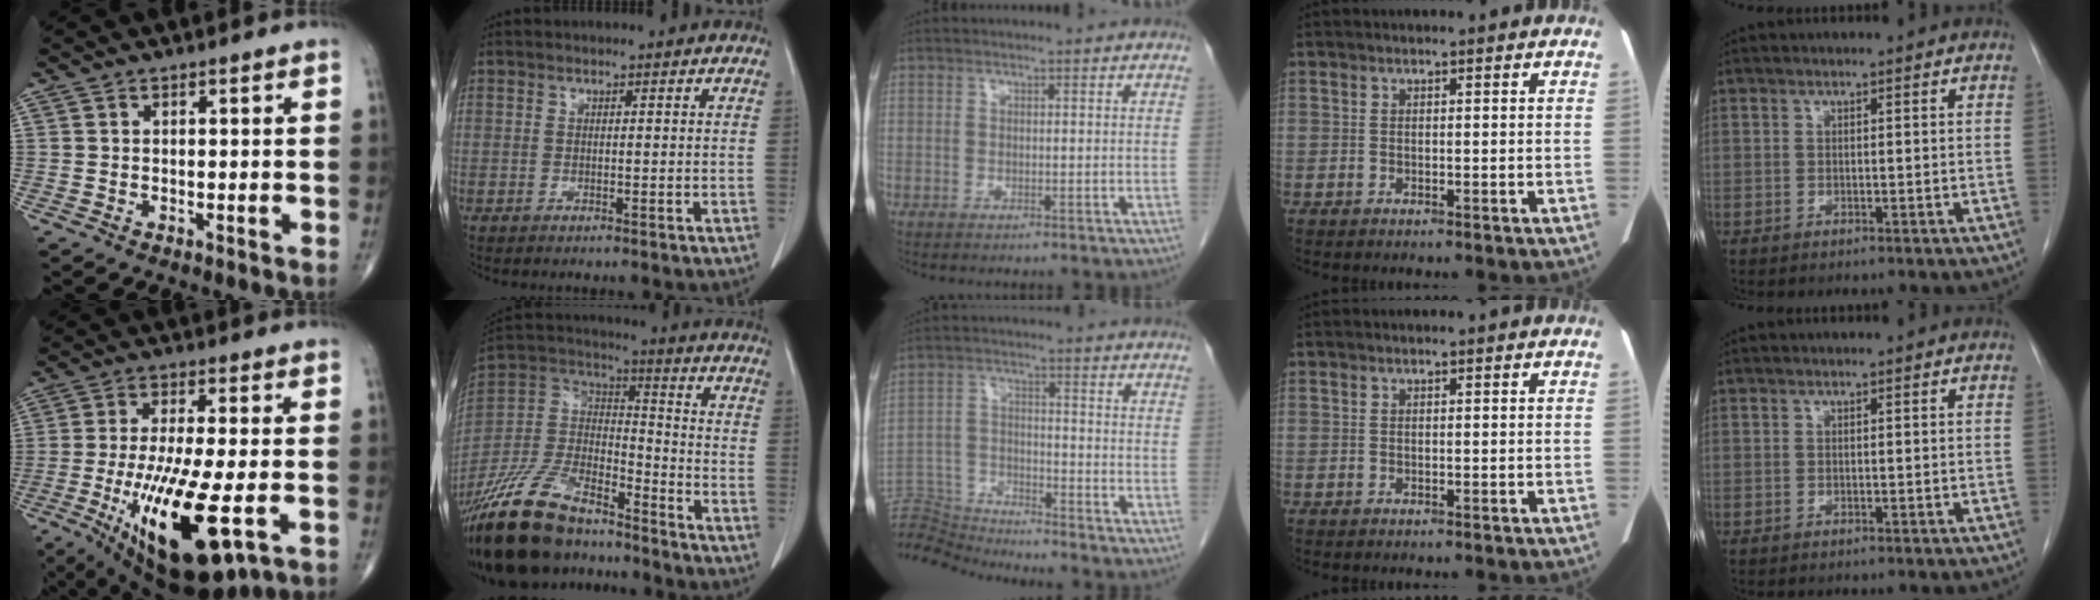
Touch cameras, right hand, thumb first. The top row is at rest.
{"thumb": {"total": 20.4, "force": [-6.1, 6.4, 18.4], "torque": [-0.355, -0.025, -0.085]}, "index": {"total": 20.7, "force": [-16.7, 7.1, 9.8], "torque": [-0.228, 0.000, -0.311]}, "middle": {"total": 8.7, "force": [-8.5, -1.3, -0.7], "torque": [0.008, 0.006, -0.161]}}